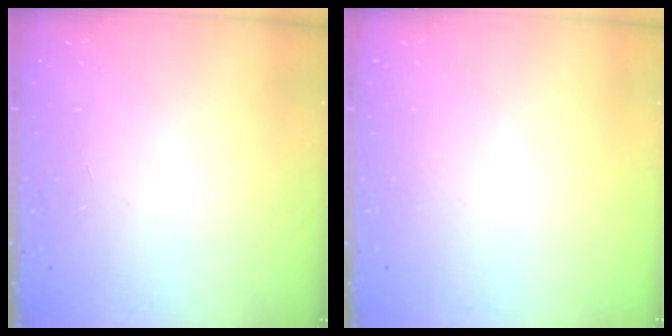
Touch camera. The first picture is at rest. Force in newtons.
{"total": 0.0}